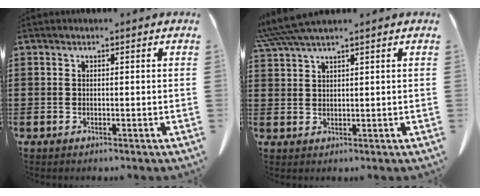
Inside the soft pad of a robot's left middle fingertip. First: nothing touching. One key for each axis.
{"total": 3.7, "fx": 3.2, "fy": -0.1, "fz": 1.9, "tx": -0.046, "ty": -0.006, "tz": 0.060}